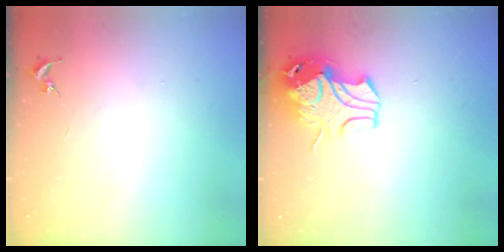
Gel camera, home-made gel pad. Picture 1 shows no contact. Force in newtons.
{"total": 12.1, "press": 12.0, "slide": 1.8}